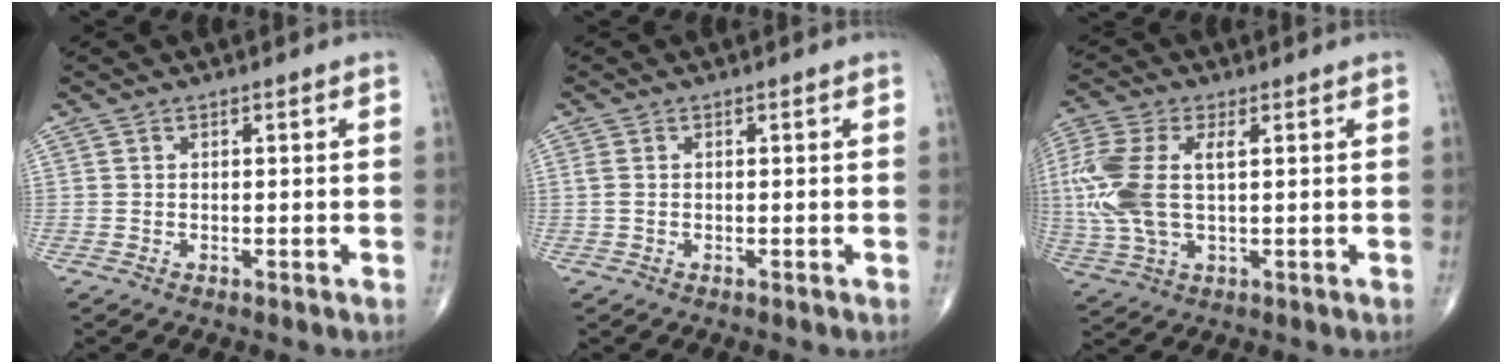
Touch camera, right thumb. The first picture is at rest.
{"total": 1.0, "force": [0.1, 0.6, 0.8], "torque": [-0.026, 0.006, 0.005]}
{"total": 13.2, "force": [1.6, 6.7, 11.2], "torque": [-0.289, 0.009, 0.035]}